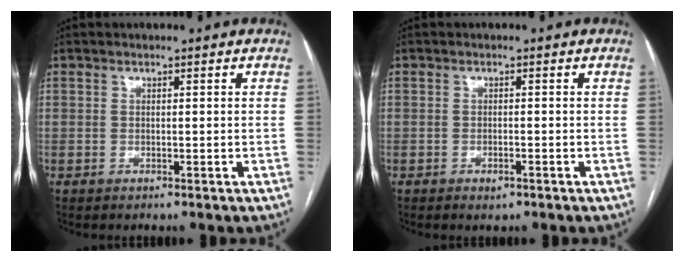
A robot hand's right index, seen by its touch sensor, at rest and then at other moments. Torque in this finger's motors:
{"motor_torque": [0.33, 0.06, 0.08, 0.02]}